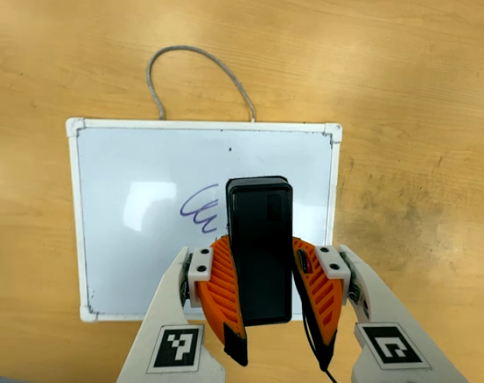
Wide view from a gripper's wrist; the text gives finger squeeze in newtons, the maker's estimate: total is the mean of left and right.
{"total": 7.3, "left": 6.9, "right": 7.6}